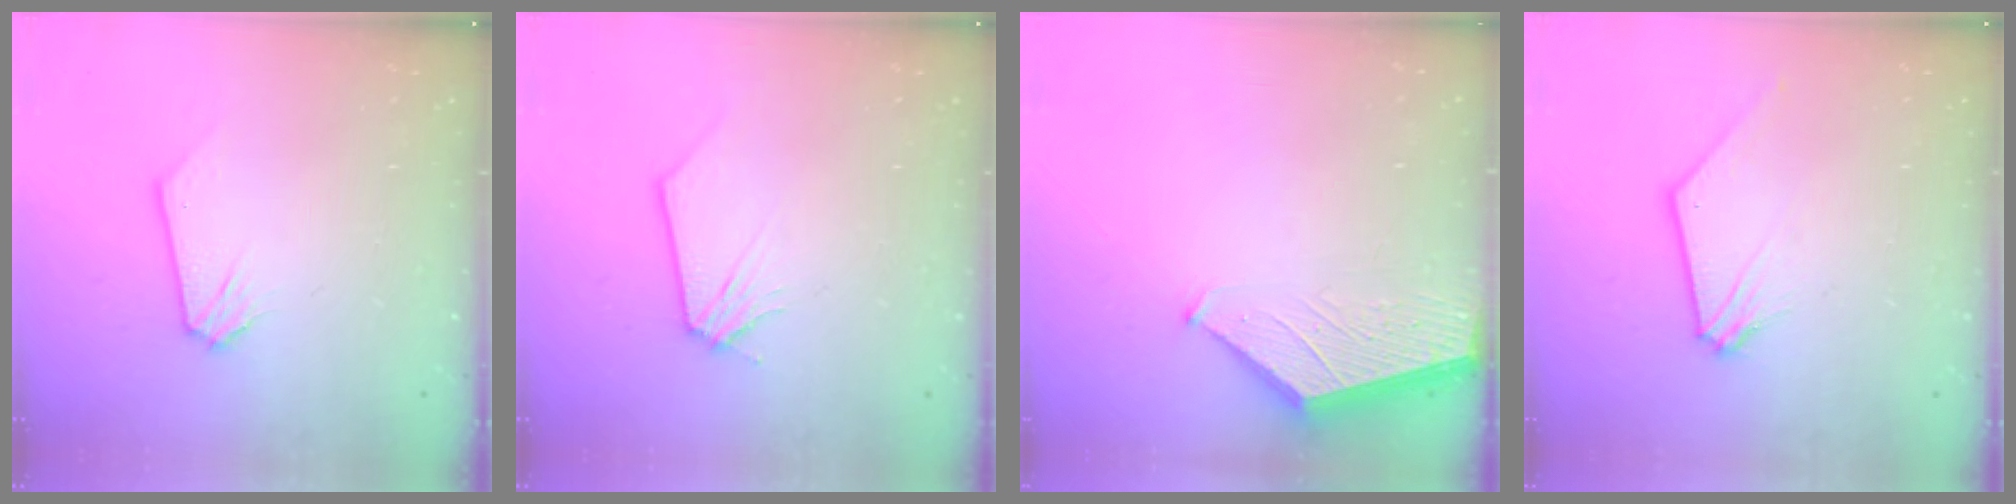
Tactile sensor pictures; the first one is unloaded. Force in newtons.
{"total": 0.0}
{"total": 1.6, "press": 1.6, "slide": 0.2}
{"total": 2.1, "press": 2.1, "slide": 0.6}